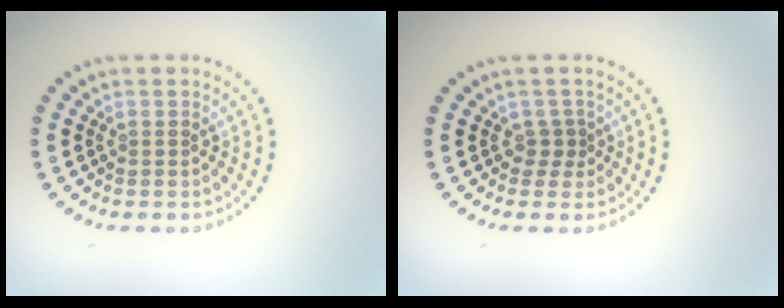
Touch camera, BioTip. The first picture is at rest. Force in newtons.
{"total": 1.3, "press": 0.9, "slide": 0.9}